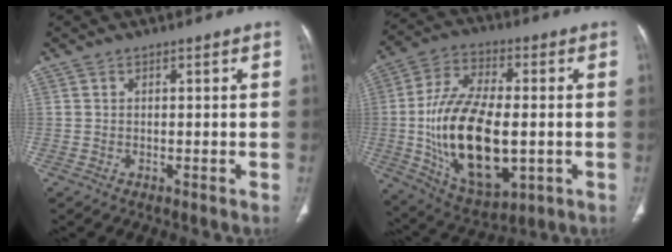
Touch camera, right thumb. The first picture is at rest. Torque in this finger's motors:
{"motor_torque": [-0.09, 2.21, 1.99, 0.61, 0.29]}